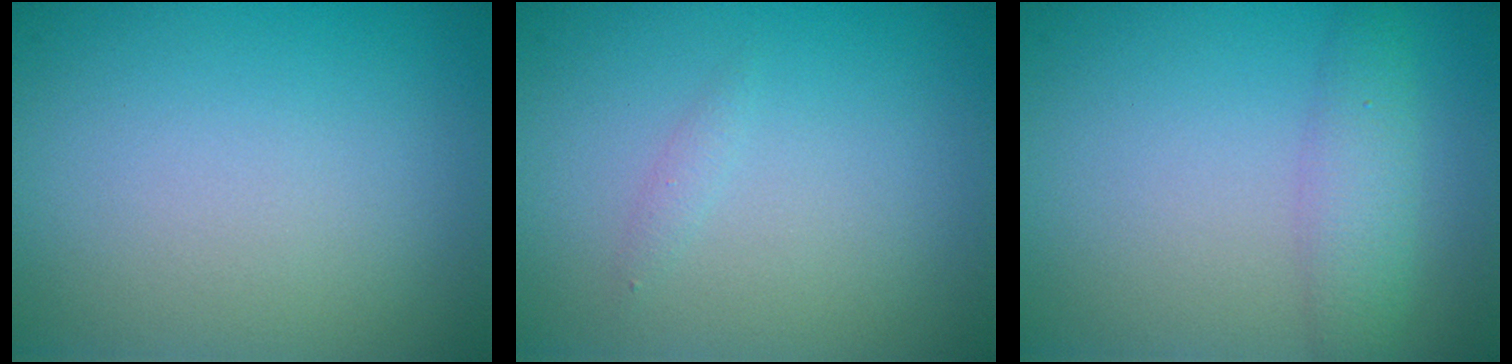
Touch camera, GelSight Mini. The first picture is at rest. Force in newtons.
{"total": 0.6, "press": 0.6, "slide": 0.0}
{"total": 2.8, "press": 2.8, "slide": 0.1}